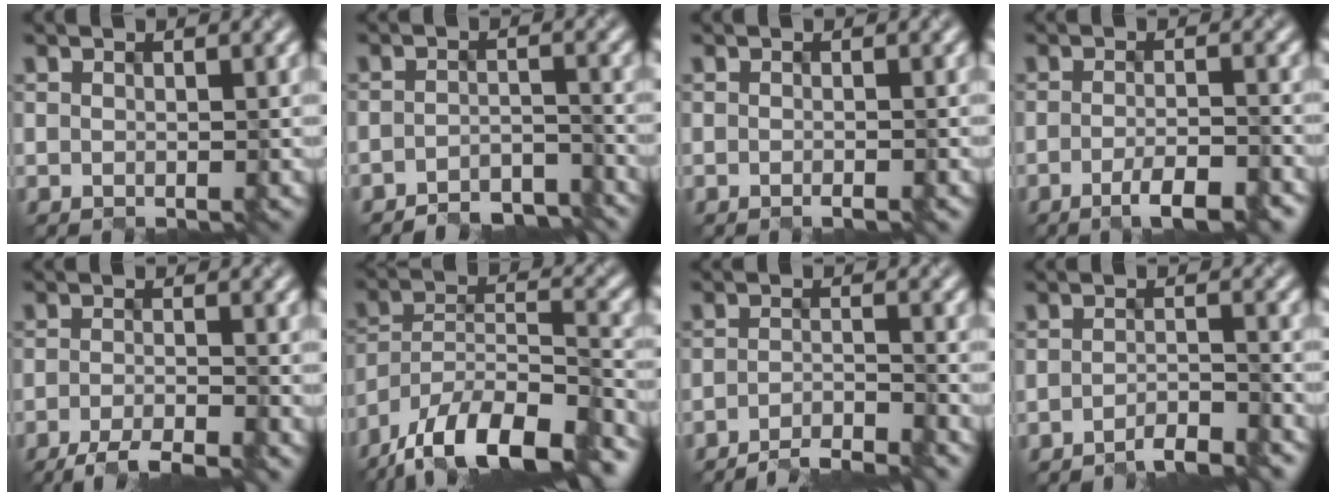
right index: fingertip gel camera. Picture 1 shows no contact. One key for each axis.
{"total": 3.5, "fx": -3.4, "fy": 0.4, "fz": 0.1, "tx": 0.000, "ty": 0.001, "tz": -0.054}
{"total": 0.9, "fx": -0.6, "fy": 0.1, "fz": 0.6, "tx": -0.007, "ty": 0.000, "tz": -0.013}
{"total": 3.8, "fx": -2.3, "fy": 0.8, "fz": 3.0, "tx": -0.046, "ty": -0.004, "tz": -0.040}
{"total": 3.9, "fx": -3.0, "fy": 0.6, "fz": 2.5, "tx": -0.037, "ty": -0.006, "tz": -0.059}
{"total": 13.6, "fx": -11.1, "fy": 3.8, "fz": 7.0, "tx": -0.123, "ty": 0.000, "tz": -0.182}
{"total": 3.9, "fx": -3.5, "fy": 0.4, "fz": 1.6, "tx": -0.016, "ty": 0.002, "tz": -0.066}
{"total": 2.7, "fx": -2.5, "fy": 0.3, "fz": 1.0, "tx": -0.013, "ty": 0.002, "tz": -0.051}